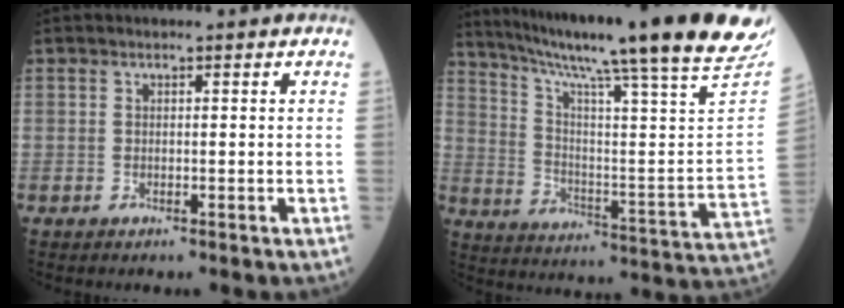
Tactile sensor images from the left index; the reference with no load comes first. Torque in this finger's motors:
{"motor_torque": [0.20, -0.92, 0.56, 0.17]}